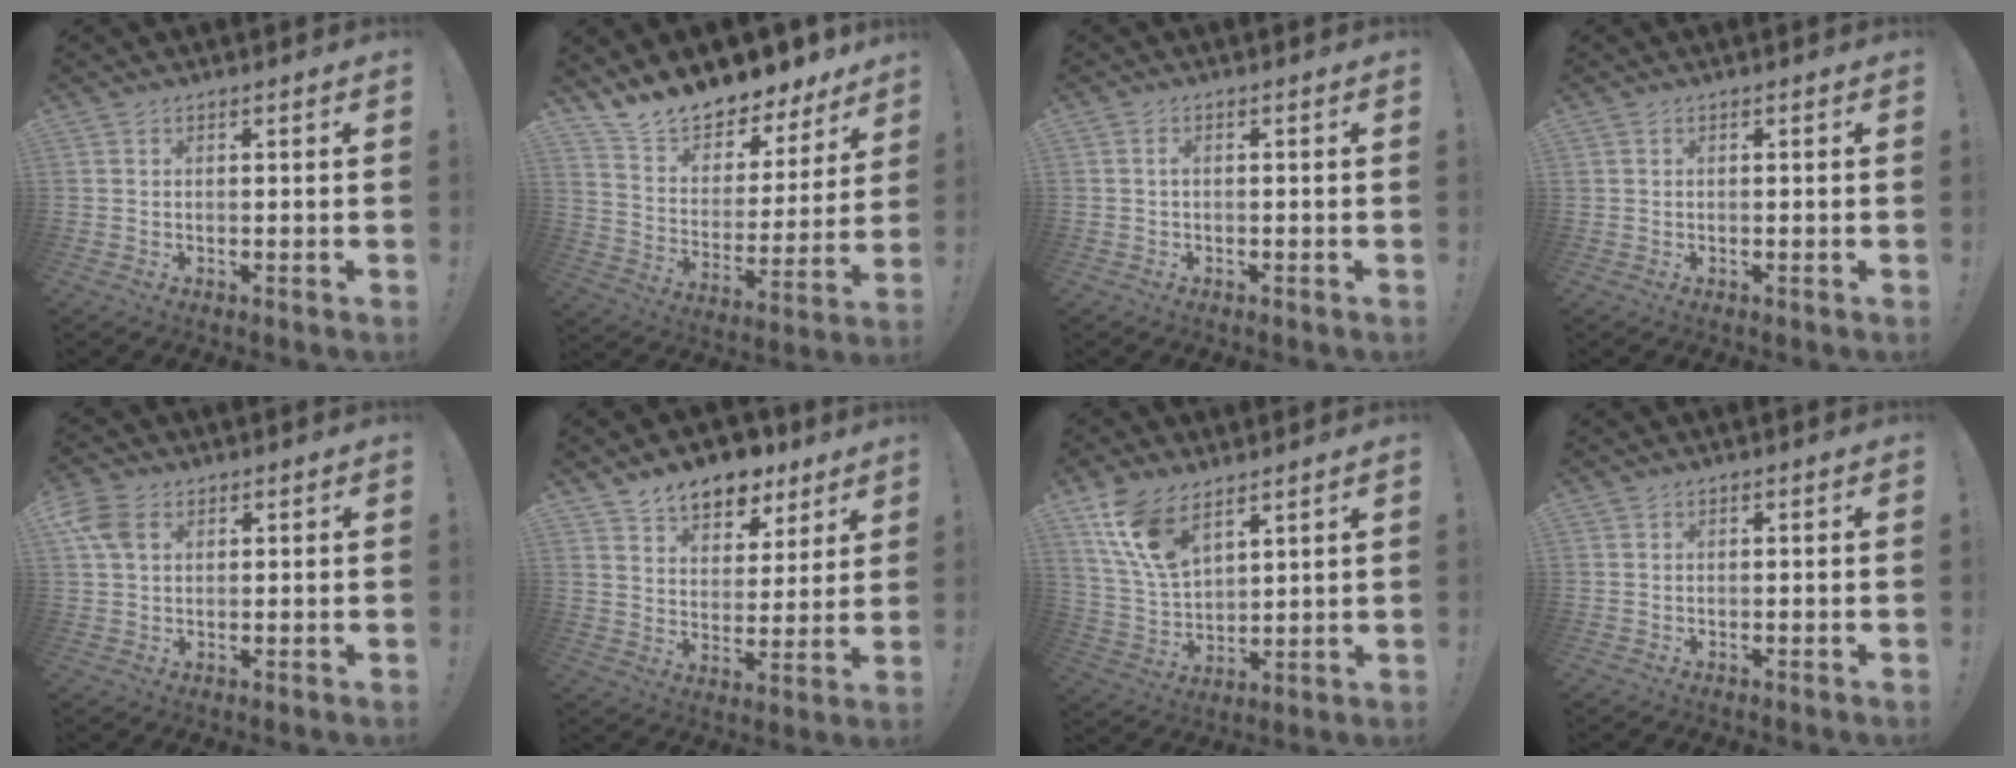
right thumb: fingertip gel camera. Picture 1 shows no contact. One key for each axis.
{"total": 12.8, "fx": 12.0, "fy": 3.6, "fz": 2.4, "tx": -0.062, "ty": -0.111, "tz": 0.215}
{"total": 0.9, "fx": -0.3, "fy": 0.8, "fz": 0.2, "tx": -0.014, "ty": 0.006, "tz": -0.005}
{"total": 0.0}
{"total": 7.4, "fx": 3.1, "fy": 5.2, "fz": 4.4, "tx": -0.076, "ty": 0.002, "tz": 0.061}
{"total": 11.0, "fx": 8.6, "fy": 6.0, "fz": 3.2, "tx": -0.056, "ty": -0.057, "tz": 0.161}
{"total": 13.1, "fx": 8.7, "fy": 6.6, "fz": 7.2, "tx": -0.155, "ty": -0.037, "tz": 0.169}
{"total": 0.0}